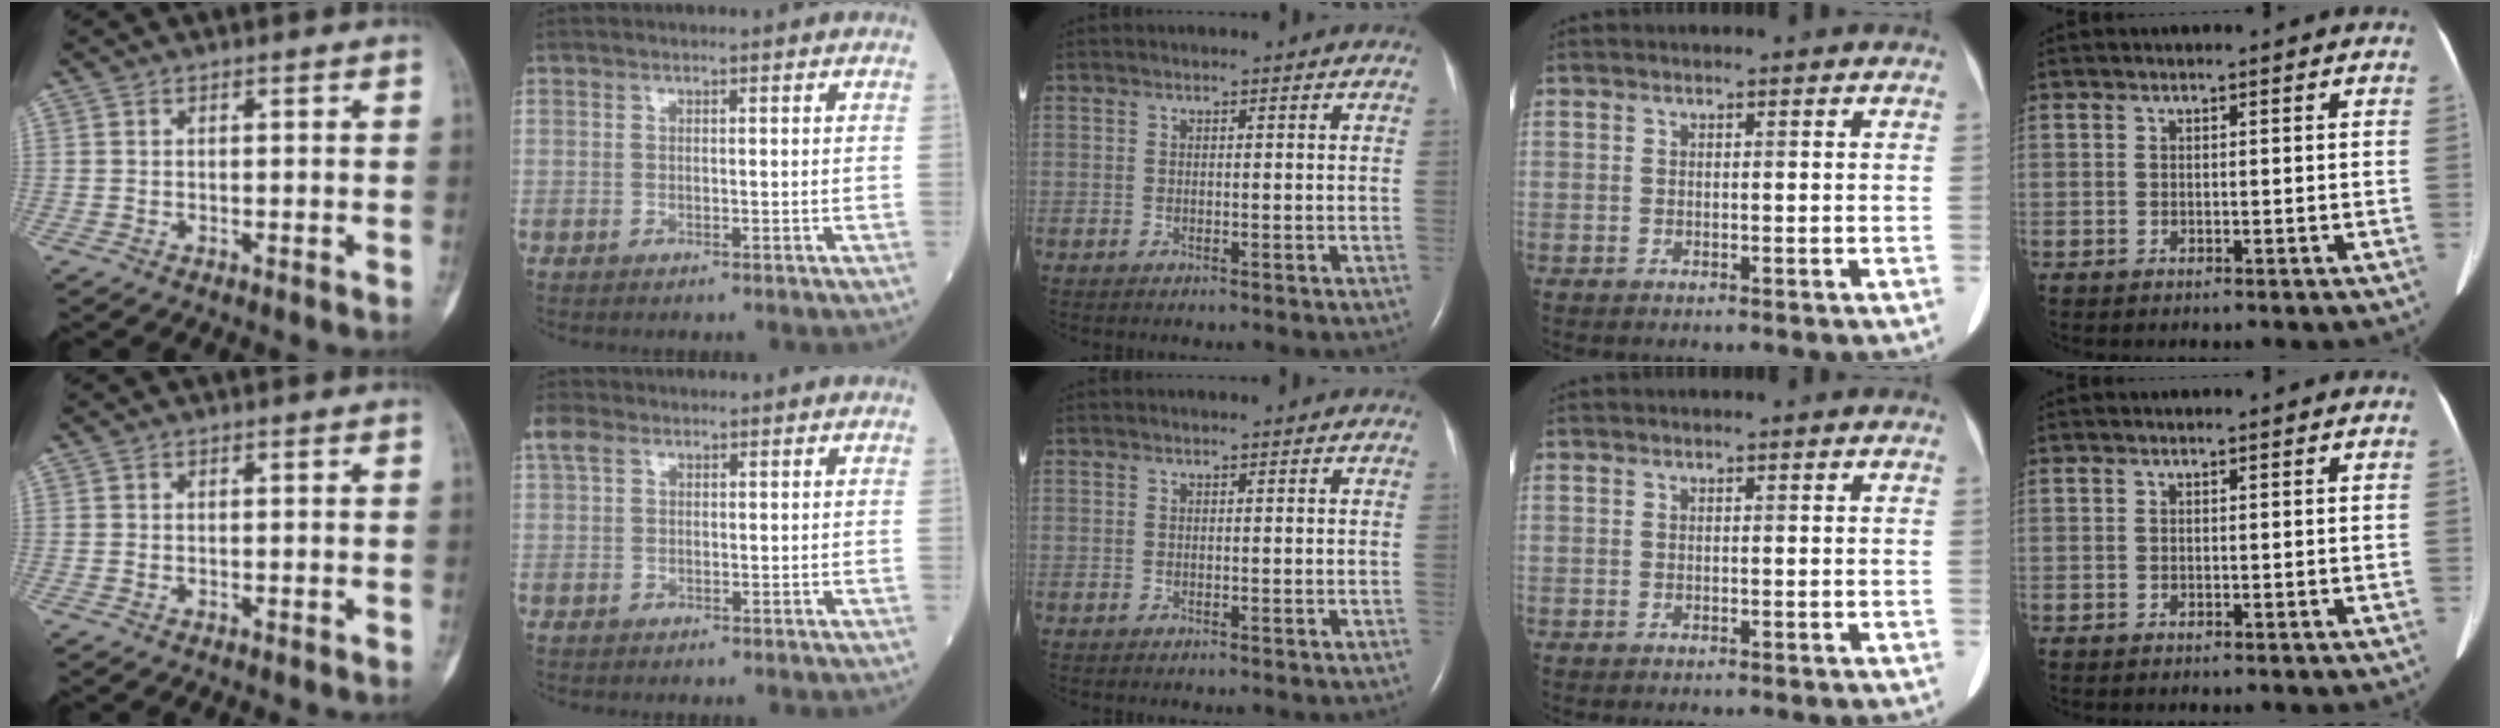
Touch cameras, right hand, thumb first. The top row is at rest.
{"index": {"total": 2.0, "force": [0.9, 1.4, 1.2], "torque": [-0.035, 0.024, 0.019]}}